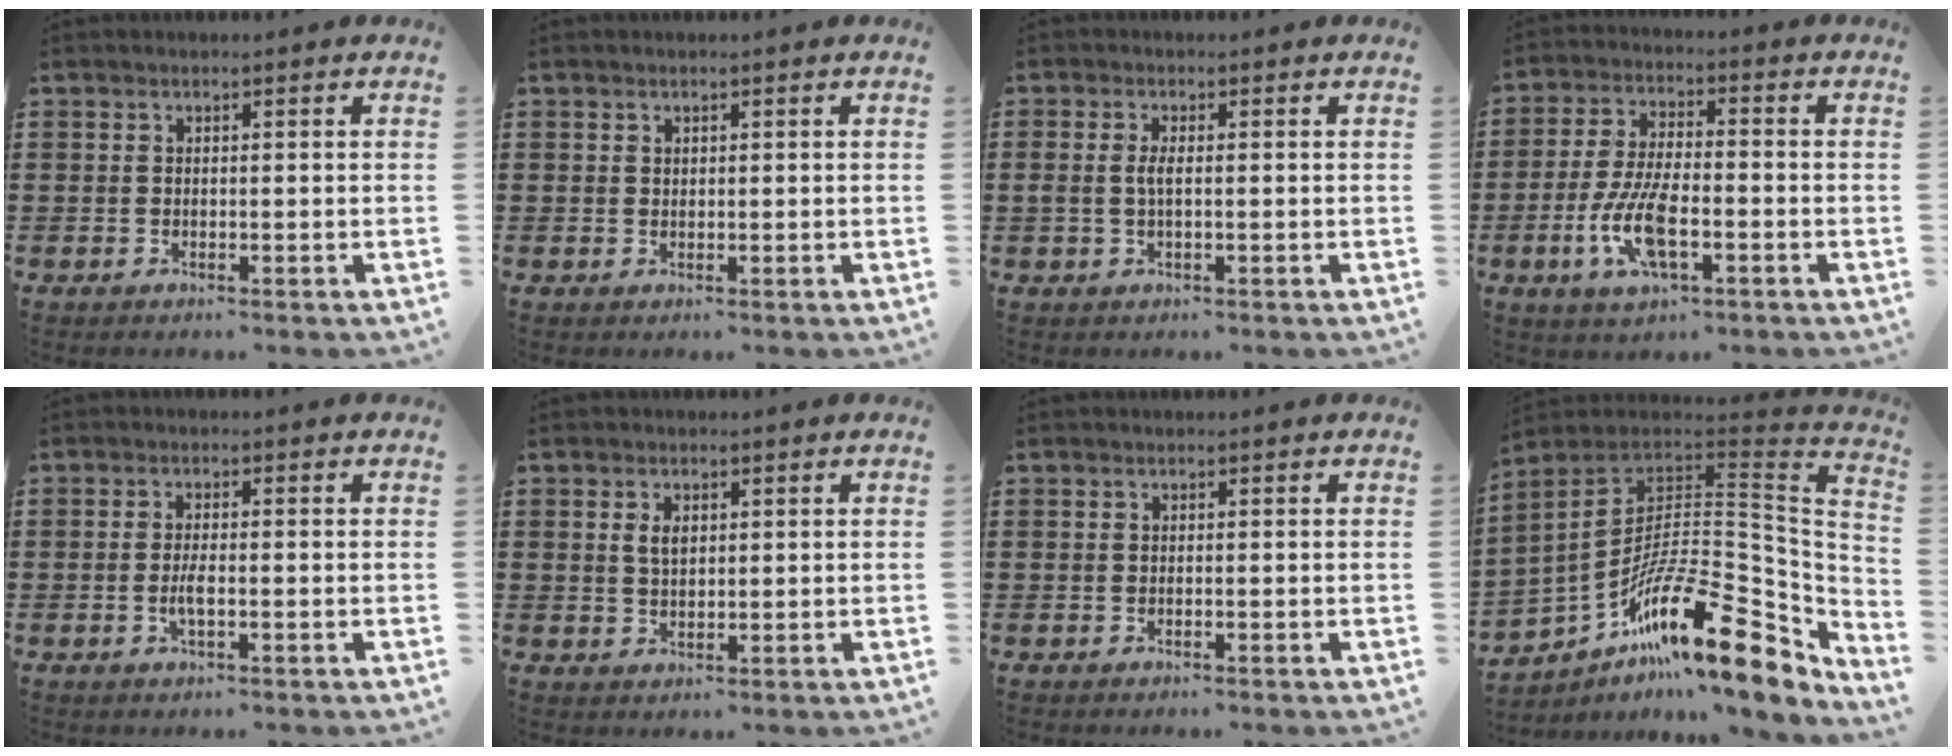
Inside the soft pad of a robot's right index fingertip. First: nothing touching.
{"total": 0.6, "force": [0.4, 0.5, 0.1], "torque": [-0.005, 0.001, 0.008]}
{"total": 2.2, "force": [-0.2, 0.7, 2.1], "torque": [-0.054, -0.005, -0.009]}
{"total": 9.3, "force": [-3.2, 3.5, 8.0], "torque": [-0.185, -0.012, -0.063]}
{"total": 2.5, "force": [-0.6, 0.6, 2.4], "torque": [-0.050, -0.004, -0.013]}
{"total": 2.4, "force": [0.7, 1.4, 1.9], "torque": [-0.041, 0.006, 0.012]}
{"total": 0.0}
{"total": 20.0, "force": [-10.5, 5.8, 16.0], "torque": [-0.285, 0.005, -0.192]}